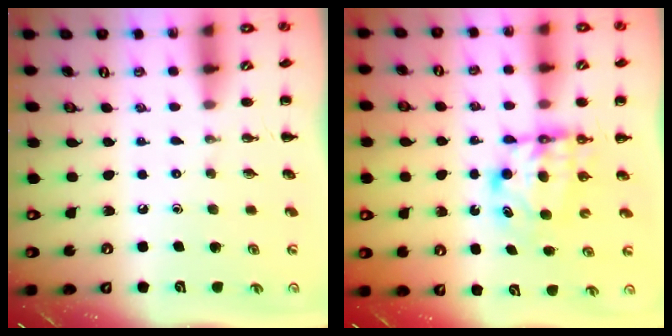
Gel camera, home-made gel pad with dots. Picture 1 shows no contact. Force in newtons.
{"total": 6.0, "press": 6.0, "slide": 0.4}